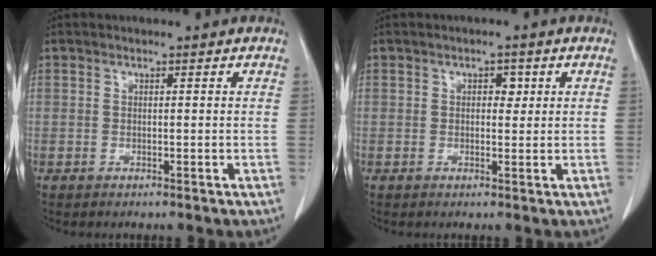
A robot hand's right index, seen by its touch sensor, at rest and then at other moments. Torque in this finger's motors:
{"motor_torque": [-0.02, -0.01, 0.00, -0.01]}